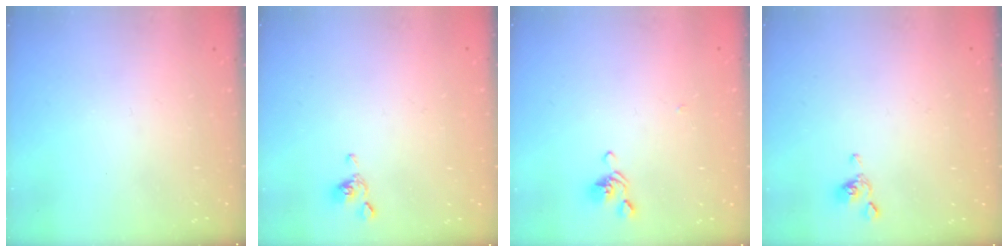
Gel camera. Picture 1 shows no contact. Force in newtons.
{"total": 2.5, "press": 2.5, "slide": 0.2}
{"total": 2.7, "press": 2.7, "slide": 0.6}
{"total": 2.5, "press": 2.5, "slide": 0.2}